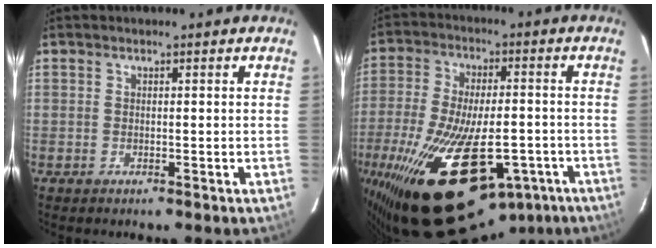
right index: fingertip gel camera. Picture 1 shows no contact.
{"total": 30.3, "force": [-15.2, 14.5, 21.9], "torque": [-0.428, -0.045, -0.223]}